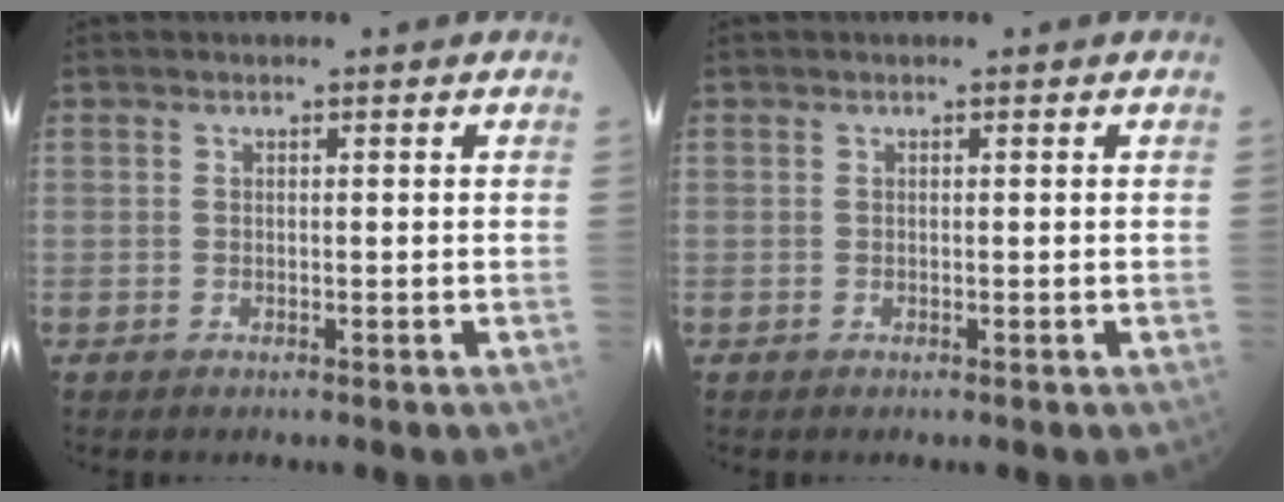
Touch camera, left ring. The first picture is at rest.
{"total": 0.0}